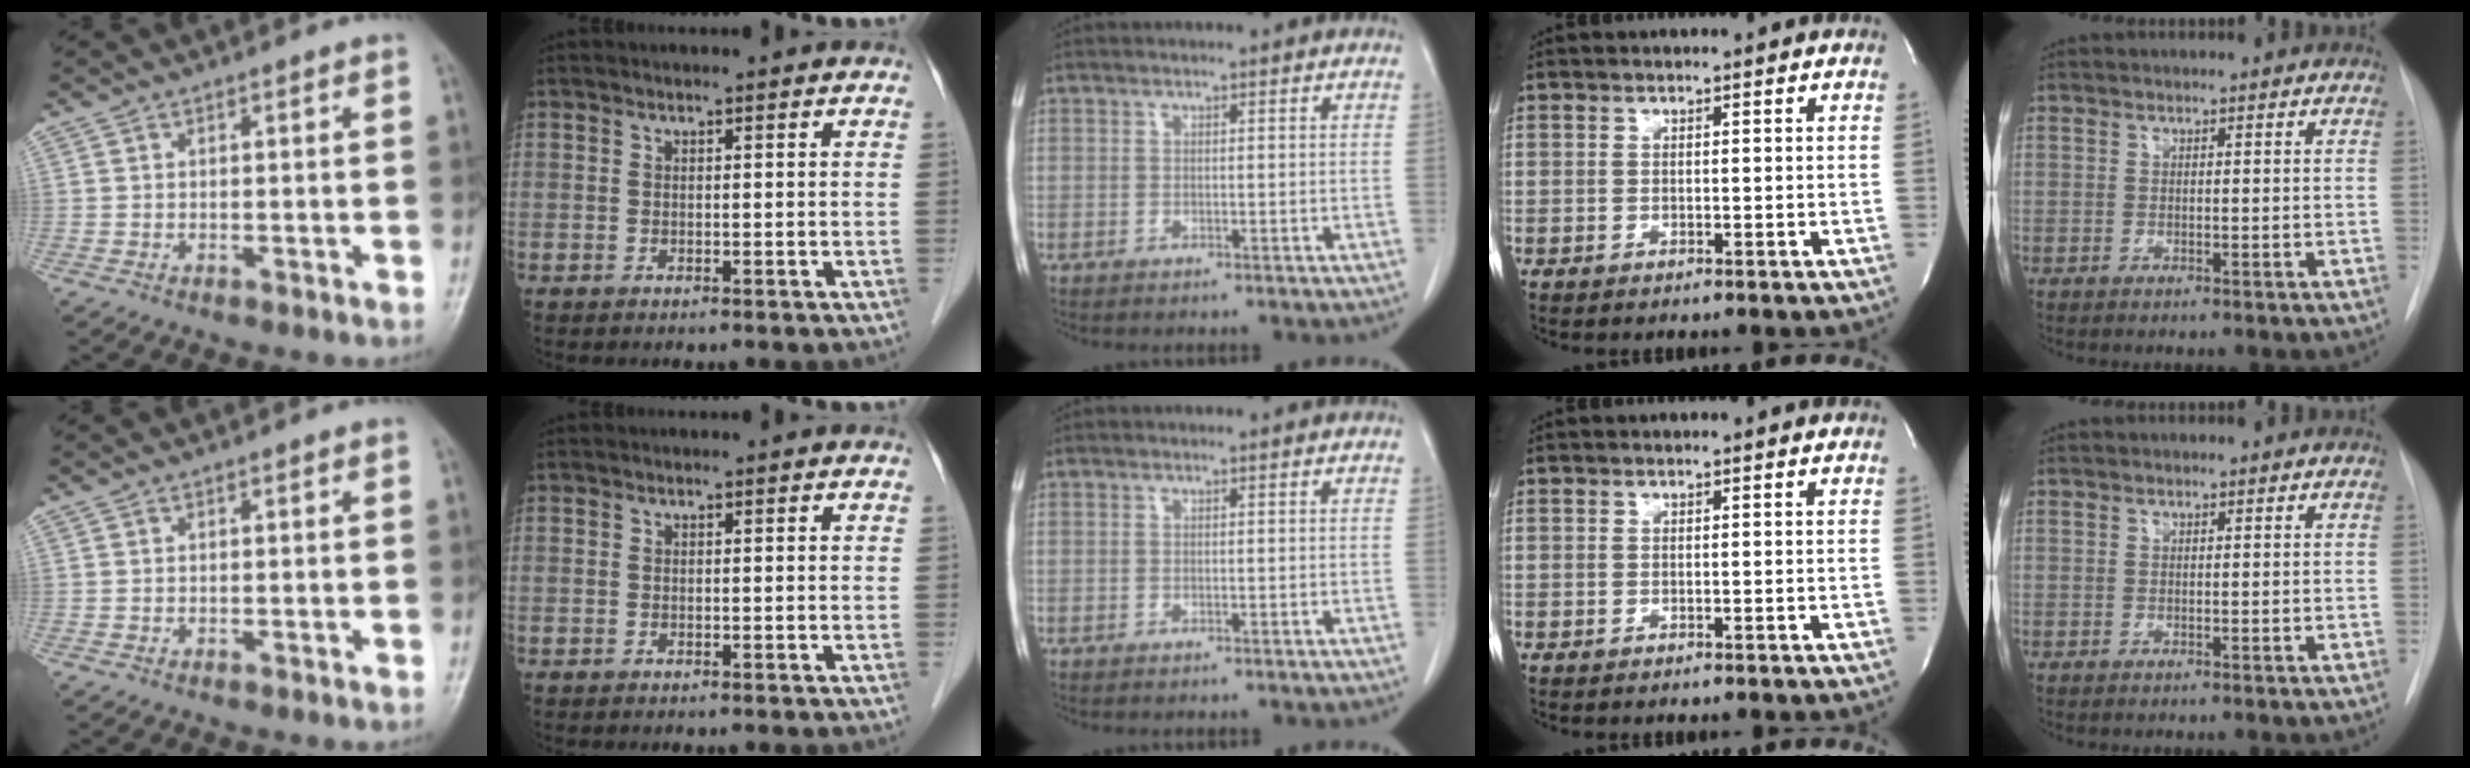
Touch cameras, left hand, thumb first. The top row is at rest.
{}